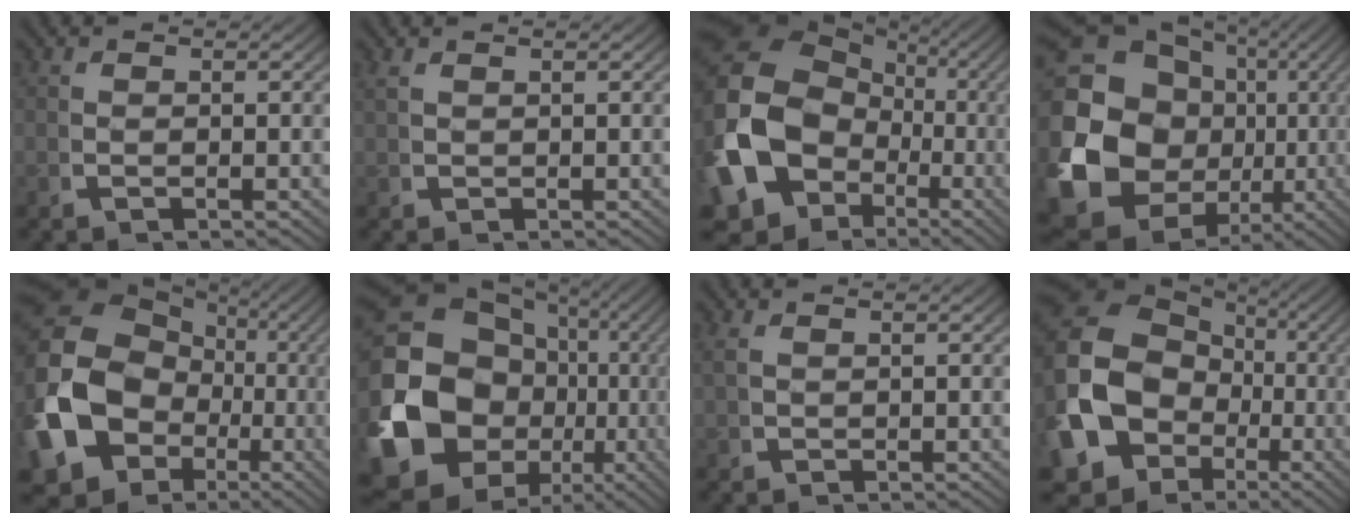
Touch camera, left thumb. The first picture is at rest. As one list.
[{"total": 0.6, "force": [0.5, -0.1, -0.1], "torque": [-0.003, 0.002, 0.015]}, {"total": 18.0, "force": [-1.4, 14.5, 10.7], "torque": [-0.235, -0.080, 0.012]}, {"total": 18.0, "force": [-1.1, 15.0, 9.9], "torque": [-0.235, -0.063, 0.000]}, {"total": 17.6, "force": [-1.8, 14.5, 9.9], "torque": [-0.222, -0.083, 0.003]}, {"total": 19.4, "force": [-2.3, 15.6, 11.4], "torque": [-0.253, -0.077, -0.012]}, {"total": 0.6, "force": [0.5, -0.1, 0.2], "torque": [-0.011, 0.001, 0.016]}, {"total": 16.5, "force": [-1.6, 13.6, 9.1], "torque": [-0.207, -0.079, 0.008]}]